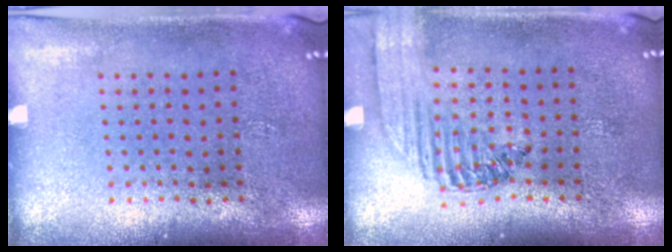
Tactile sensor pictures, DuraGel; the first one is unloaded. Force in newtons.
{"total": 1.5, "press": 1.3, "slide": 0.7}